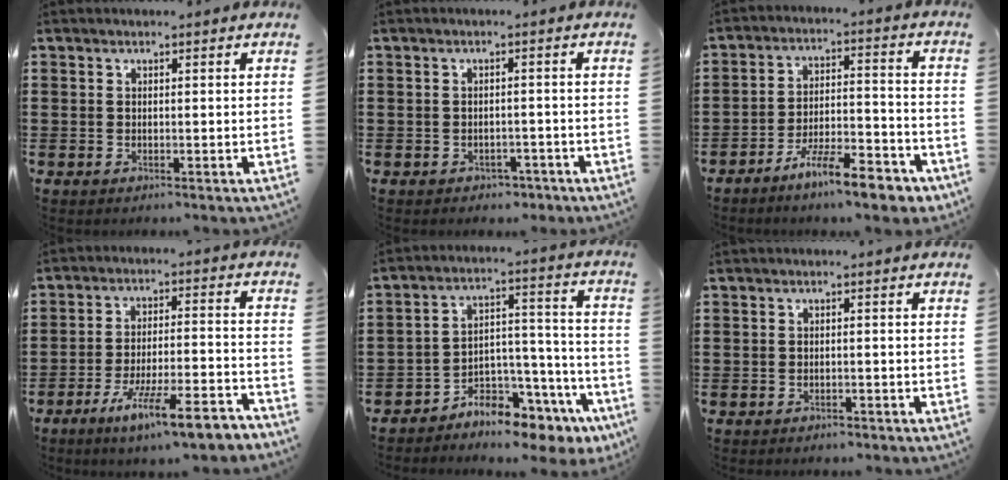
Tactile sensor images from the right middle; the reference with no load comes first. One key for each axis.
{"total": 1.4, "fx": -1.2, "fy": 0.7, "fz": -0.1, "tx": -0.006, "ty": 0.001, "tz": -0.029}
{"total": 10.2, "fx": -8.1, "fy": 1.9, "fz": 5.9, "tx": -0.093, "ty": 0.022, "tz": -0.149}
{"total": 9.9, "fx": -7.5, "fy": 0.6, "fz": 6.3, "tx": -0.107, "ty": 0.005, "tz": -0.141}
{"total": 6.3, "fx": -5.9, "fy": 2.1, "fz": 1.0, "tx": -0.016, "ty": 0.010, "tz": -0.113}
{"total": 0.8, "fx": -0.8, "fy": 0.3, "fz": 0.0, "tx": -0.002, "ty": 0.002, "tz": -0.018}